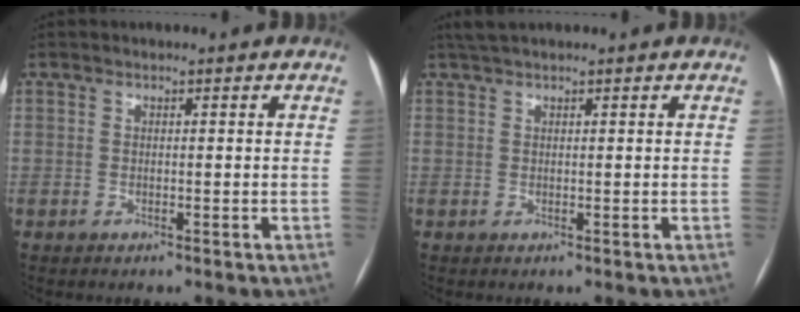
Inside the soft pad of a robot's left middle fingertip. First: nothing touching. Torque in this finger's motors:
{"motor_torque": [0.20, -0.09, -0.03, 0.00]}